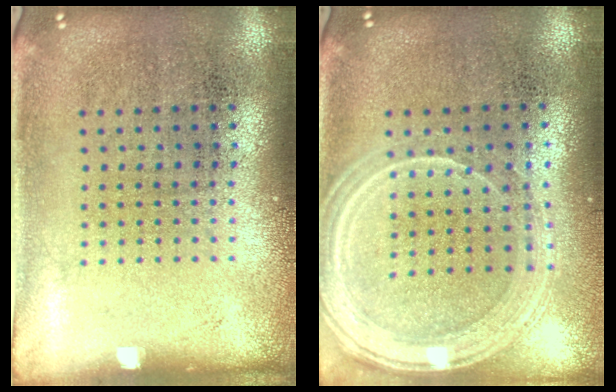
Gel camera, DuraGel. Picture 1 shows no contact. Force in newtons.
{"total": 1.4, "press": 1.4, "slide": 0.2}